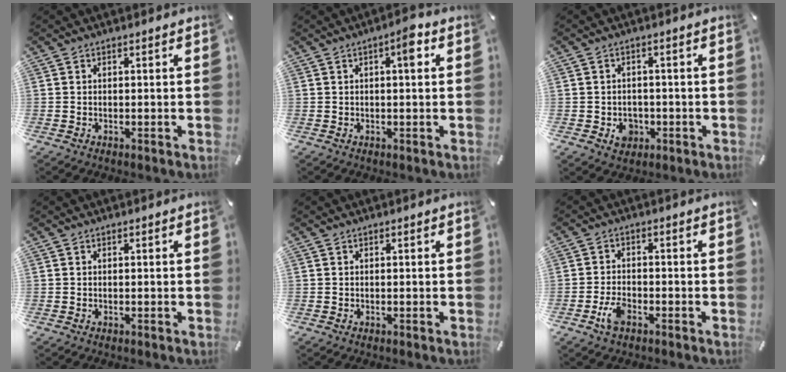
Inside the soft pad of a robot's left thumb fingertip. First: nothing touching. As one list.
[{"total": 4.0, "force": [1.1, 1.0, 3.7], "torque": [-0.053, 0.001, 0.008]}, {"total": 4.5, "force": [-1.3, 3.9, 1.8], "torque": [-0.014, 0.000, -0.022]}, {"total": 0.0}, {"total": 0.0}, {"total": 4.6, "force": [-2.3, 2.5, 3.1], "torque": [-0.070, 0.005, -0.044]}]